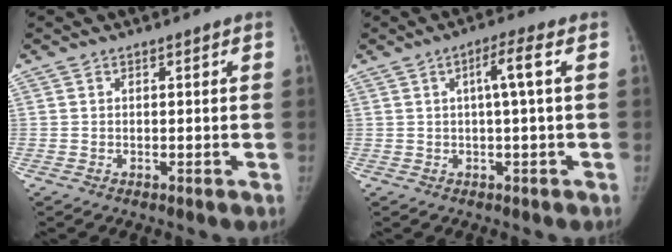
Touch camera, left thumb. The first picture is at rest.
{"total": 4.4, "force": [0.6, -0.3, 4.4], "torque": [-0.085, 0.012, 0.014]}